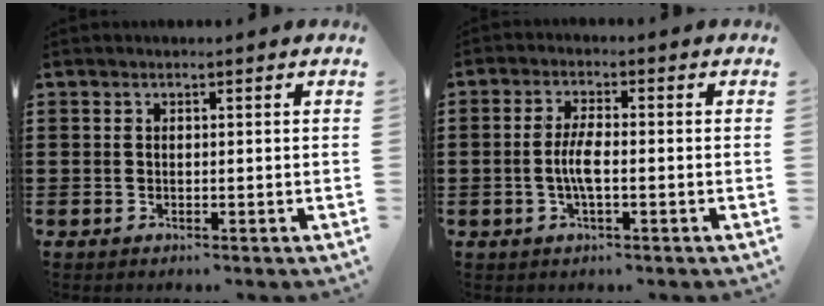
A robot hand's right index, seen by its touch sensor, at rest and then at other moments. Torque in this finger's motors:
{"motor_torque": [2.14, 0.00, 0.44, 0.06]}